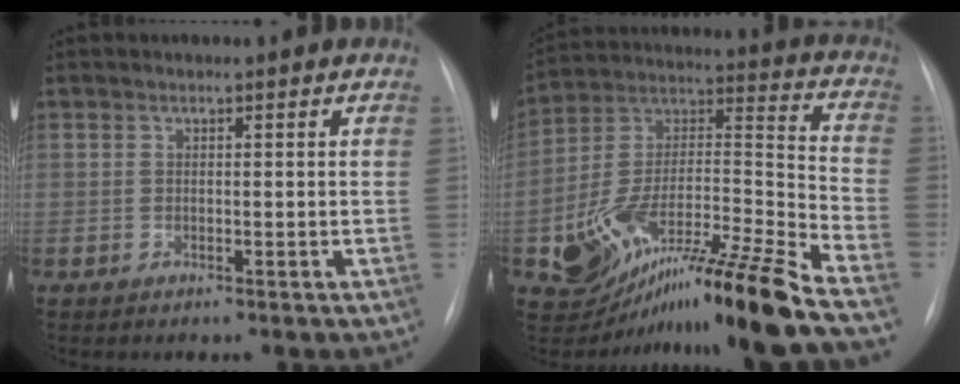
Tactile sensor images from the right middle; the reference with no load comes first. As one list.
[{"total": 22.4, "force": [-15.5, 0.7, 16.1], "torque": [-0.277, 0.000, -0.259]}]